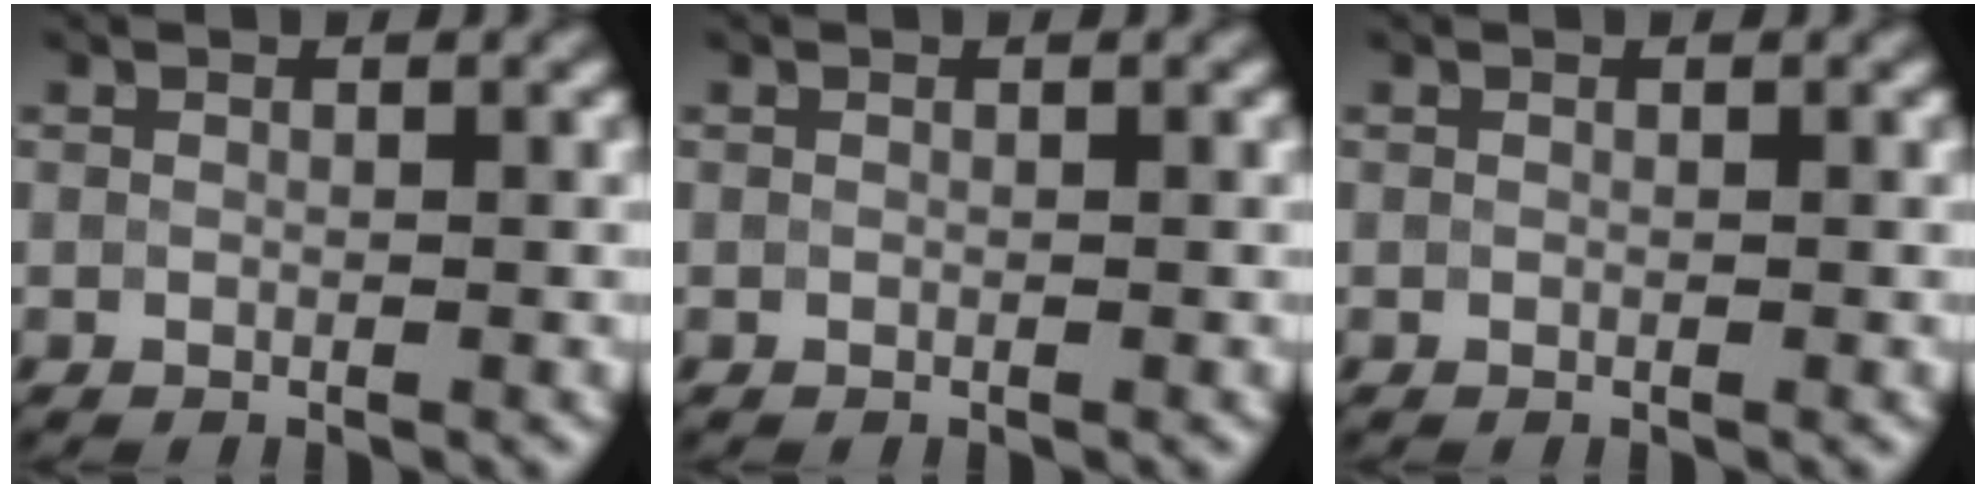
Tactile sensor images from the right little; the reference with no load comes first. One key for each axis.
{"total": 0.0}
{"total": 0.0}